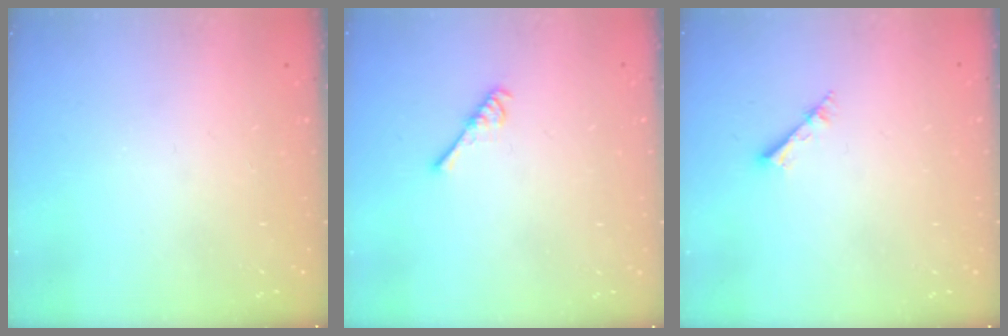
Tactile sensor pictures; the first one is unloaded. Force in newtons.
{"total": 3.8, "press": 3.7, "slide": 0.6}
{"total": 2.6, "press": 2.6, "slide": 0.3}